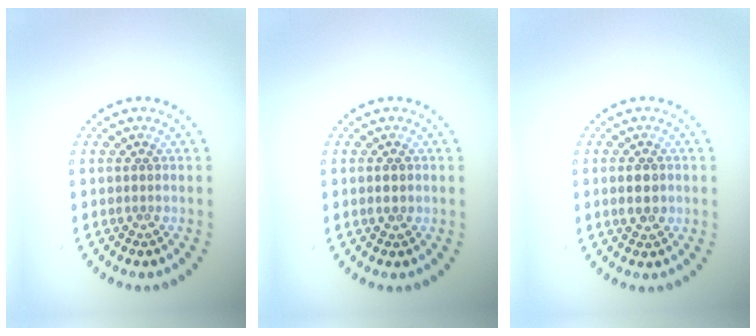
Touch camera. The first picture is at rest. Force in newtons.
{"total": 1.1, "press": 1.1, "slide": 0.2}
{"total": 2.7, "press": 2.7, "slide": 0.1}